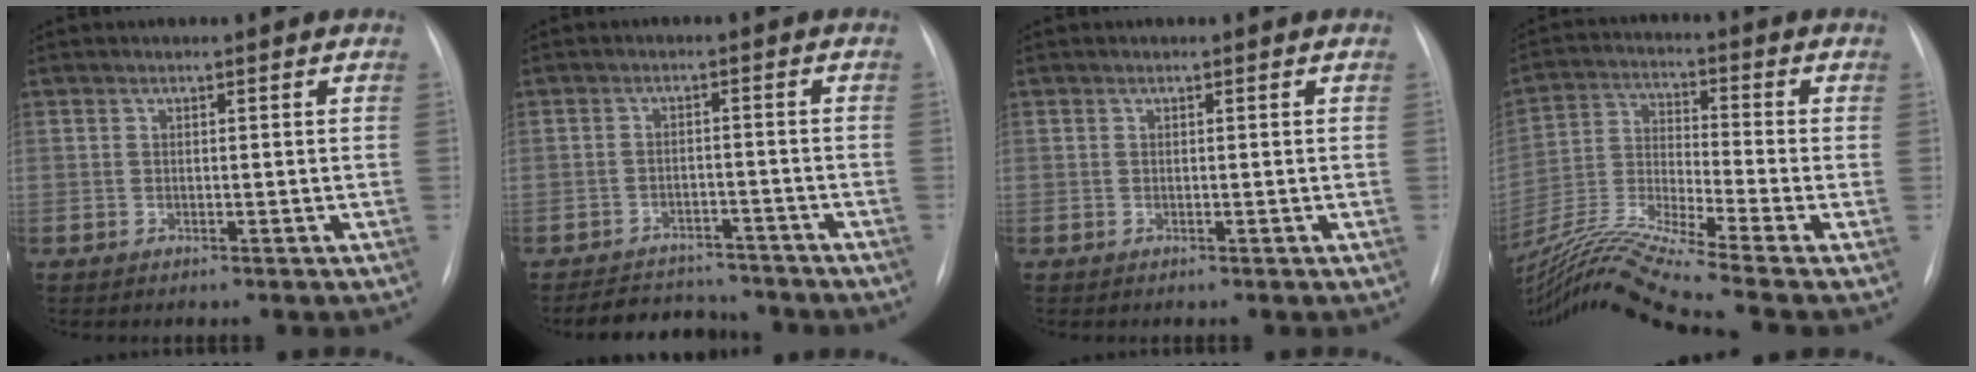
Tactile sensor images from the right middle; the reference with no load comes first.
{"total": 8.4, "force": [-7.7, 2.8, 1.4], "torque": [-0.015, 0.008, -0.104]}
{"total": 0.0}
{"total": 16.0, "force": [-13.3, -2.4, 8.5], "torque": [-0.179, -0.017, -0.245]}